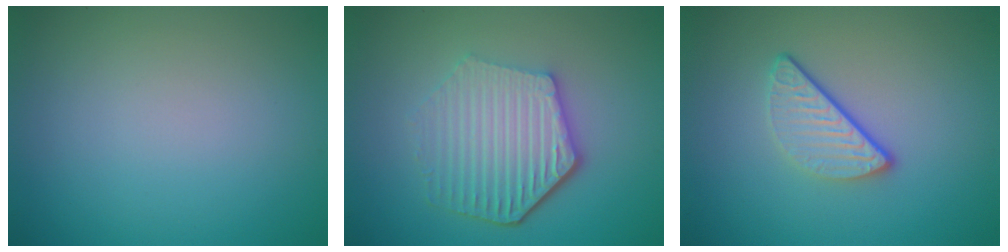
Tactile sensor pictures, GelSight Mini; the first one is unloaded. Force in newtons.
{"total": 5.9, "press": 4.5, "slide": 3.8}
{"total": 3.2, "press": 2.5, "slide": 2.1}